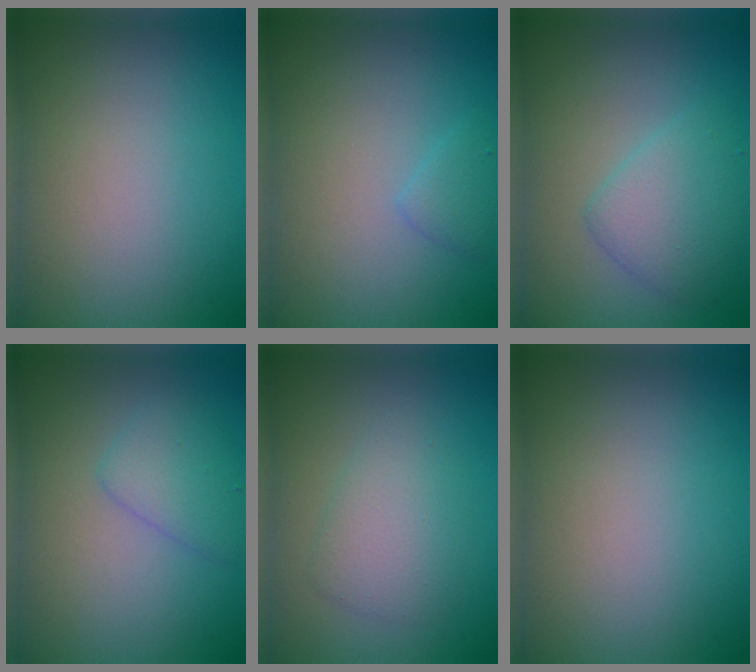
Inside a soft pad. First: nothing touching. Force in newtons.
{"total": 1.3, "press": 1.3, "slide": 0.1}
{"total": 3.6, "press": 3.6, "slide": 0.2}
{"total": 2.6, "press": 2.6, "slide": 0.1}
{"total": 2.8, "press": 2.8, "slide": 0.2}
{"total": 0.0}